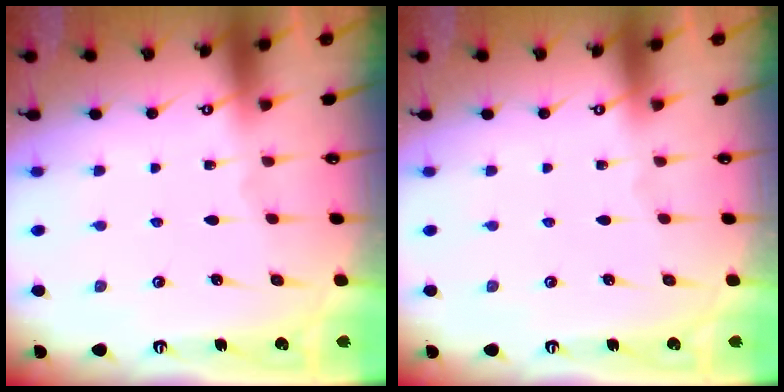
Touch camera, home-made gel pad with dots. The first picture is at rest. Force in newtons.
{"total": 0.0}